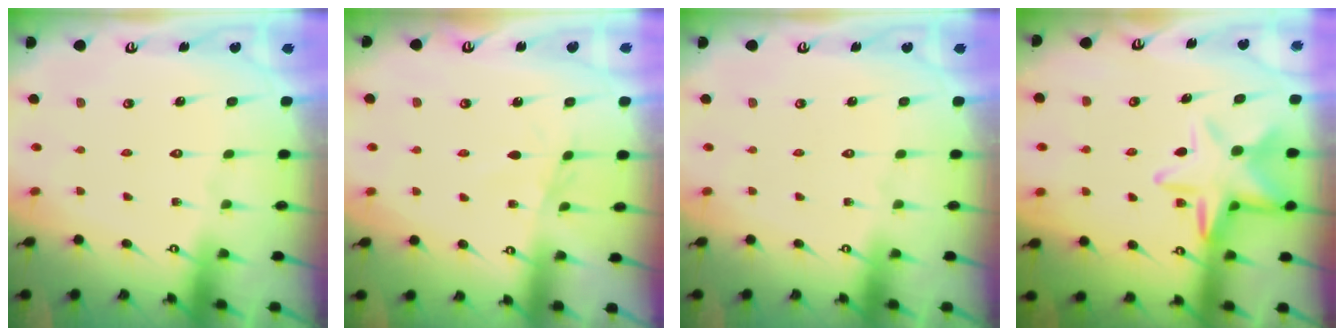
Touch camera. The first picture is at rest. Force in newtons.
{"total": 2.9, "press": 2.9, "slide": 0.4}
{"total": 0.0}
{"total": 12.3, "press": 12.2, "slide": 1.3}